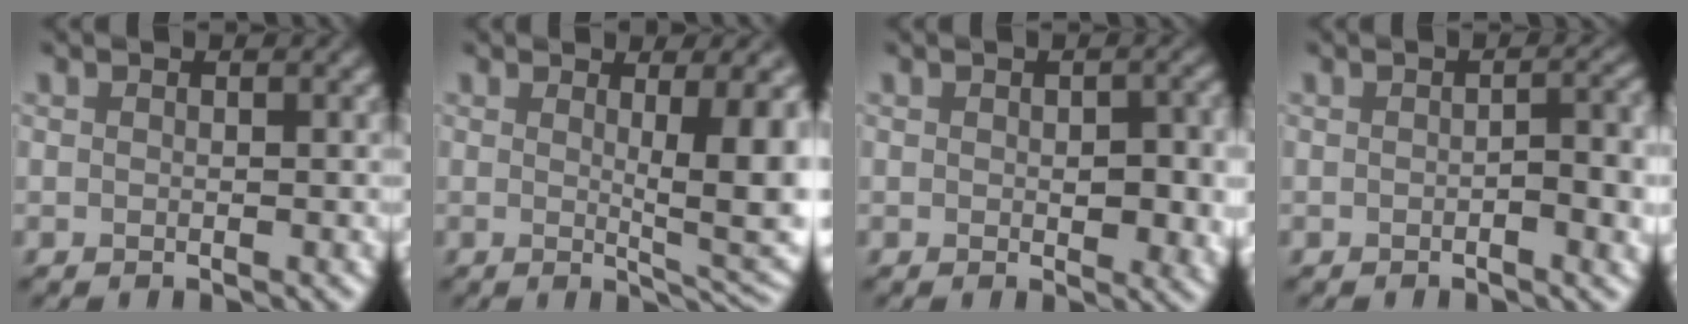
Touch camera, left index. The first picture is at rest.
{"total": 7.2, "force": [1.0, 1.8, 6.9], "torque": [-0.080, -0.012, 0.018]}
{"total": 4.1, "force": [-0.1, 2.0, 3.5], "torque": [-0.043, -0.006, 0.002]}
{"total": 3.9, "force": [-0.7, 1.3, 3.6], "torque": [-0.053, -0.002, -0.010]}